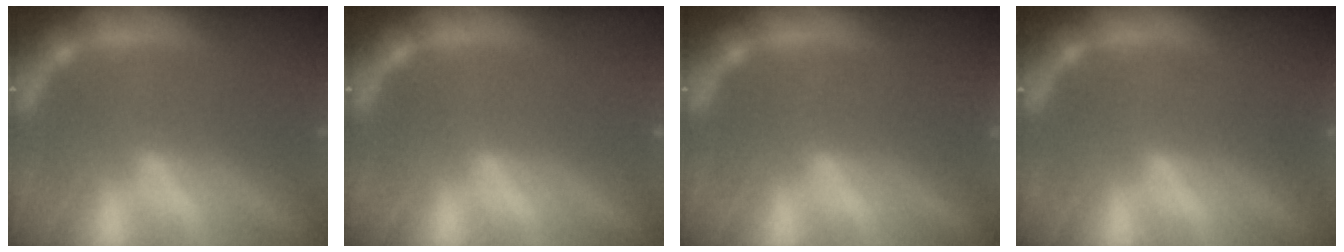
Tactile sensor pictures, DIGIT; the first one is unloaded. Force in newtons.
{"total": 0.0}
{"total": 1.9}
{"total": 7.4}